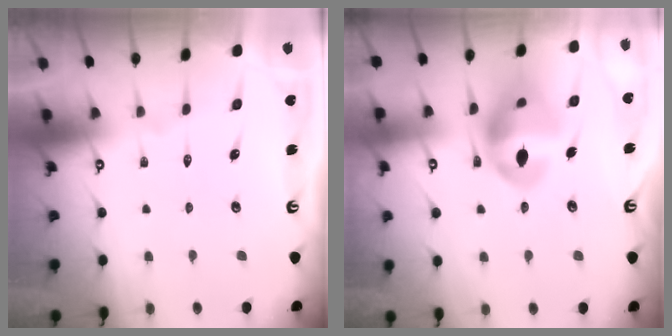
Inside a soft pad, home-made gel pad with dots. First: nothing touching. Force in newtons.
{"total": 14.2, "press": 13.1, "slide": 5.6}